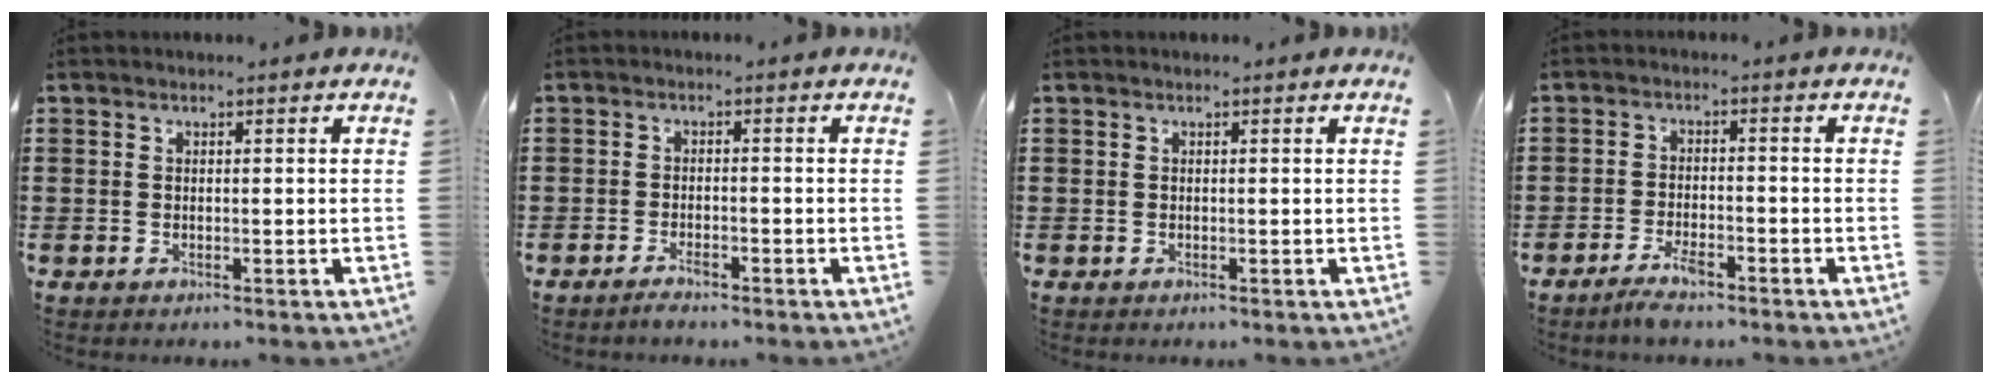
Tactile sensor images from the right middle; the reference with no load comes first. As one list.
[{"total": 1.9, "force": [-1.5, 0.4, 1.1], "torque": [-0.028, -0.002, -0.031]}, {"total": 0.0}, {"total": 3.3, "force": [-2.6, 0.7, 1.8], "torque": [-0.038, 0.005, -0.053]}]